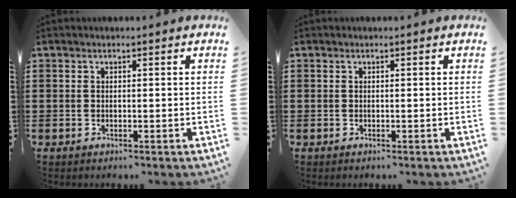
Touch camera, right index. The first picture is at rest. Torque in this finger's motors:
{"motor_torque": [0.00, 0.00, 0.00, -0.01]}